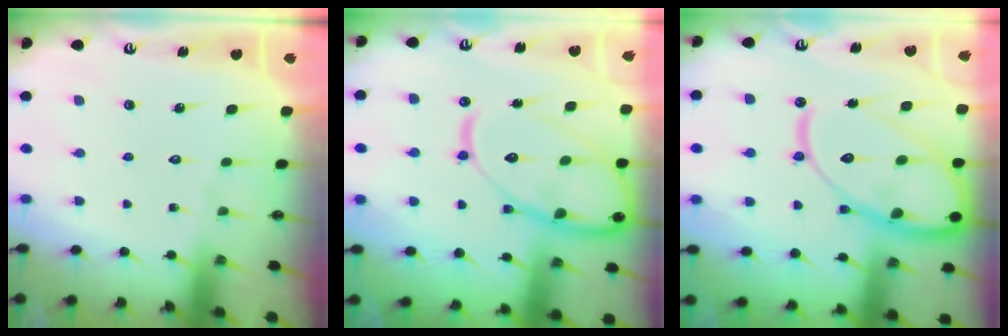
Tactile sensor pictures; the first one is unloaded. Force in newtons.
{"total": 19.1, "press": 19.0, "slide": 1.9}
{"total": 19.7, "press": 19.6, "slide": 1.8}